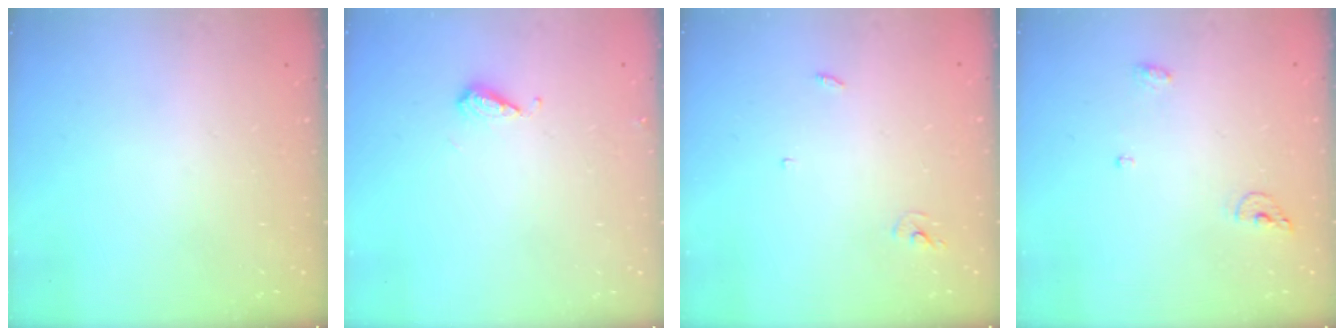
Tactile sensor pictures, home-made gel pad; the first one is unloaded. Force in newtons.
{"total": 6.2, "press": 6.2, "slide": 0.8}
{"total": 2.4, "press": 2.4, "slide": 0.2}
{"total": 5.7, "press": 5.7, "slide": 1.0}